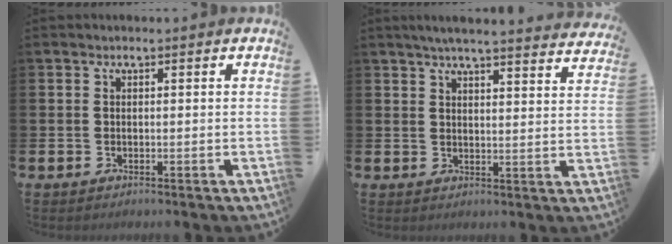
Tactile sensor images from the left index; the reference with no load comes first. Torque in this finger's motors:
{"motor_torque": [0.95, -1.20, 0.48, 0.12]}